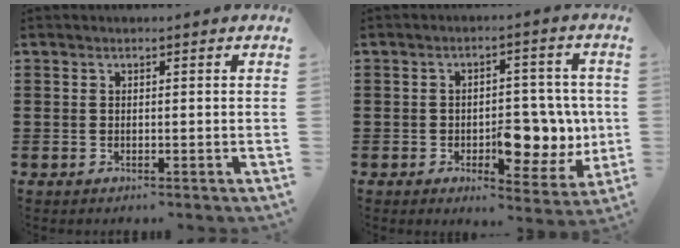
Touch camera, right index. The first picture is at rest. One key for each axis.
{"total": 8.9, "fx": -1.4, "fy": 5.2, "fz": 7.0, "tx": -0.099, "ty": 0.011, "tz": -0.021}